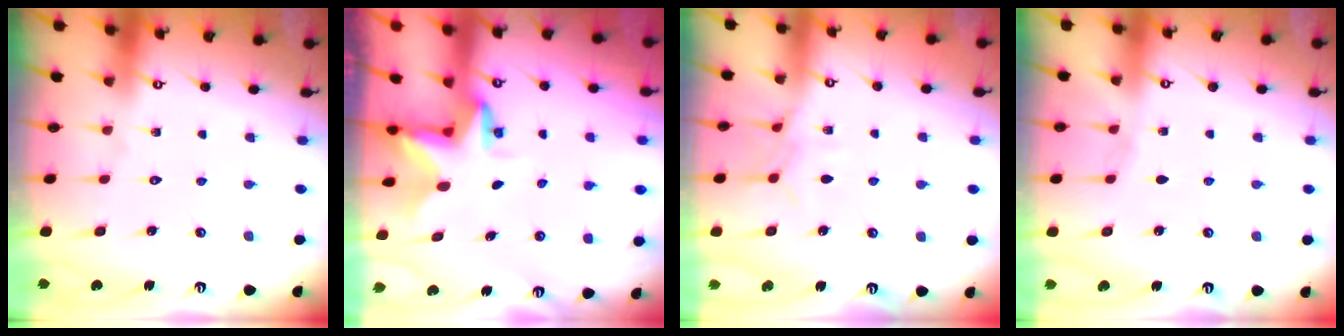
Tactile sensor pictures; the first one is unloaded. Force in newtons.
{"total": 4.0, "press": 4.0, "slide": 0.4}
{"total": 7.2, "press": 7.2, "slide": 0.7}
{"total": 2.9, "press": 2.9, "slide": 0.4}